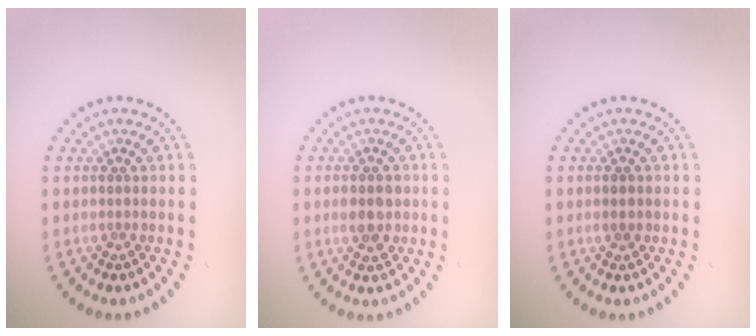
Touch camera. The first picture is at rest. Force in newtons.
{"total": 2.7, "press": 2.7, "slide": 0.1}
{"total": 1.2, "press": 1.2, "slide": 0.1}